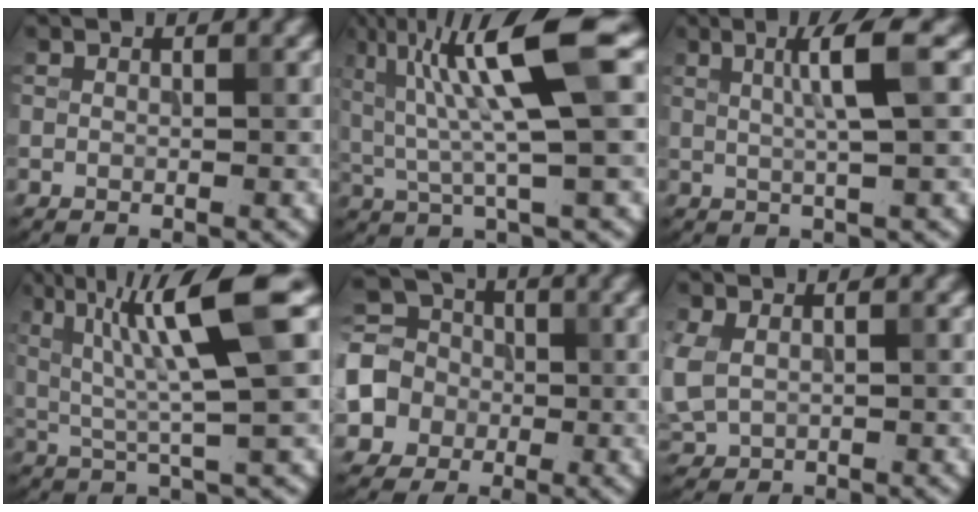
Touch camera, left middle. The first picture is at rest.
{"total": 9.7, "force": [2.7, 1.6, 9.1], "torque": [-0.157, 0.007, 0.052]}
{"total": 4.0, "force": [1.0, 0.5, 3.9], "torque": [-0.059, 0.009, 0.015]}
{"total": 9.8, "force": [2.9, 1.4, 9.2], "torque": [-0.145, 0.015, 0.051]}
{"total": 5.0, "force": [-1.0, 4.6, 1.7], "torque": [-0.035, 0.005, -0.029]}
{"total": 3.5, "force": [0.2, 2.7, 2.2], "torque": [-0.063, -0.005, 0.008]}